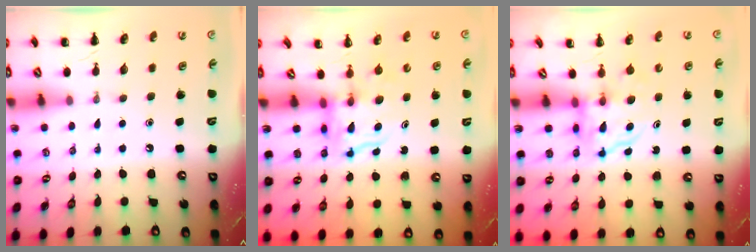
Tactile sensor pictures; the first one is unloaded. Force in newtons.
{"total": 3.5, "press": 3.4, "slide": 0.3}
{"total": 3.9, "press": 3.9, "slide": 0.2}